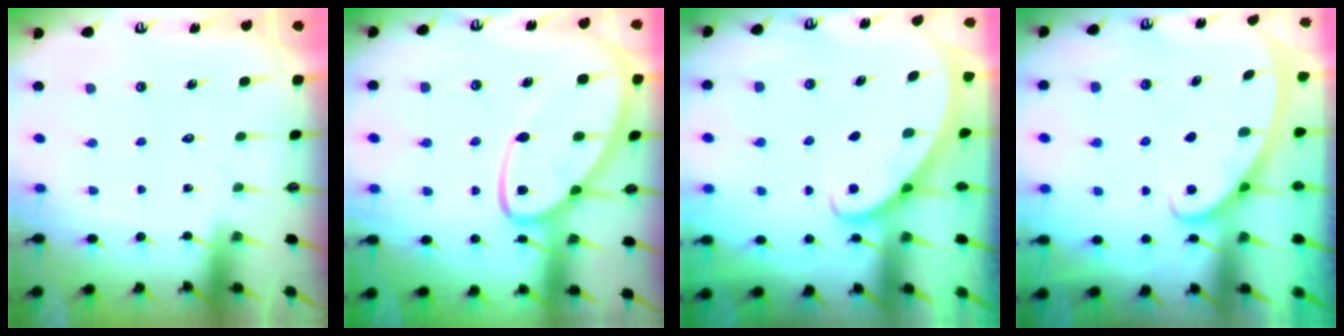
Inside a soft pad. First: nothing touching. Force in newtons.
{"total": 13.4, "press": 13.4, "slide": 1.2}
{"total": 2.7, "press": 2.7, "slide": 0.2}
{"total": 2.8, "press": 2.8, "slide": 0.4}